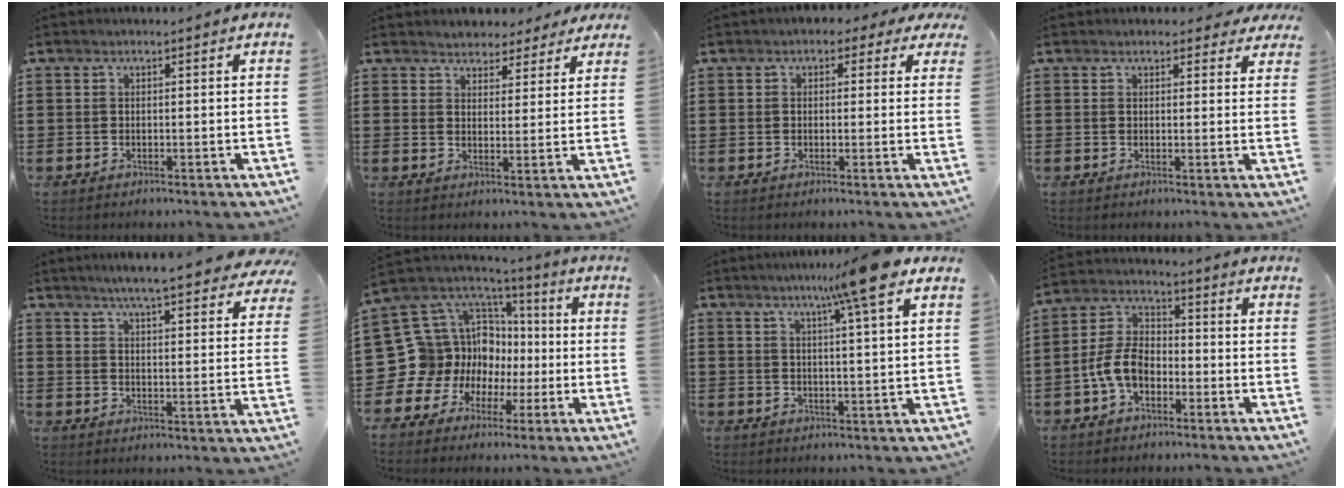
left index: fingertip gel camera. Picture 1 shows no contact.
{"total": 3.7, "force": [3.3, 1.5, -0.3], "torque": [-0.012, -0.005, 0.062]}
{"total": 1.8, "force": [0.6, 1.4, 1.0], "torque": [-0.017, 0.007, 0.006]}
{"total": 2.3, "force": [2.0, 0.9, 0.6], "torque": [-0.002, -0.005, 0.034]}
{"total": 5.7, "force": [5.2, -0.4, 2.1], "torque": [-0.062, -0.025, 0.090]}
{"total": 15.2, "force": [-1.5, 14.6, 4.1], "torque": [-0.146, -0.037, 0.005]}
{"total": 9.3, "force": [5.8, -0.8, 7.2], "torque": [-0.132, -0.010, 0.092]}
{"total": 6.8, "force": [-3.0, 4.2, 4.4], "torque": [-0.113, 0.009, -0.065]}